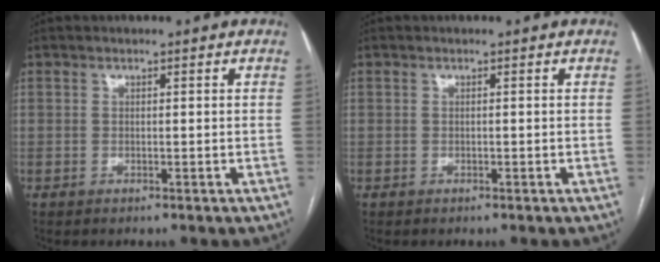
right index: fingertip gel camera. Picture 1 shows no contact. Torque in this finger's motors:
{"motor_torque": [0.00, 0.00, 0.00, 0.00]}